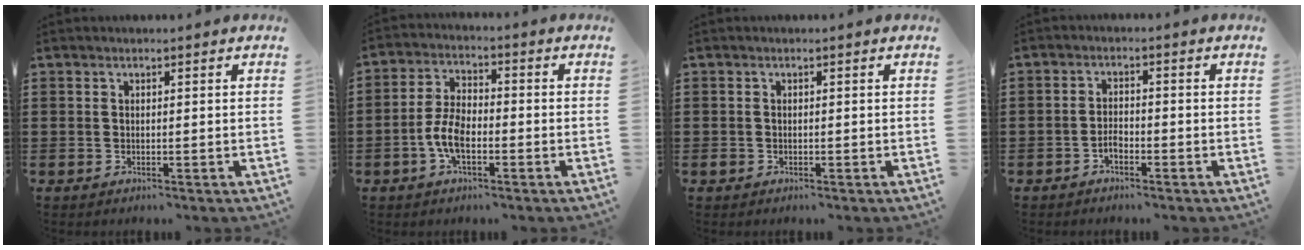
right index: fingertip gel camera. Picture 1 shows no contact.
{"total": 6.1, "force": [-2.0, 3.0, 5.0], "torque": [-0.120, 0.000, -0.044]}
{"total": 0.8, "force": [-0.3, 0.7, 0.1], "torque": [-0.004, 0.004, -0.009]}
{"total": 1.8, "force": [-1.3, 0.9, 0.9], "torque": [-0.021, 0.004, -0.027]}